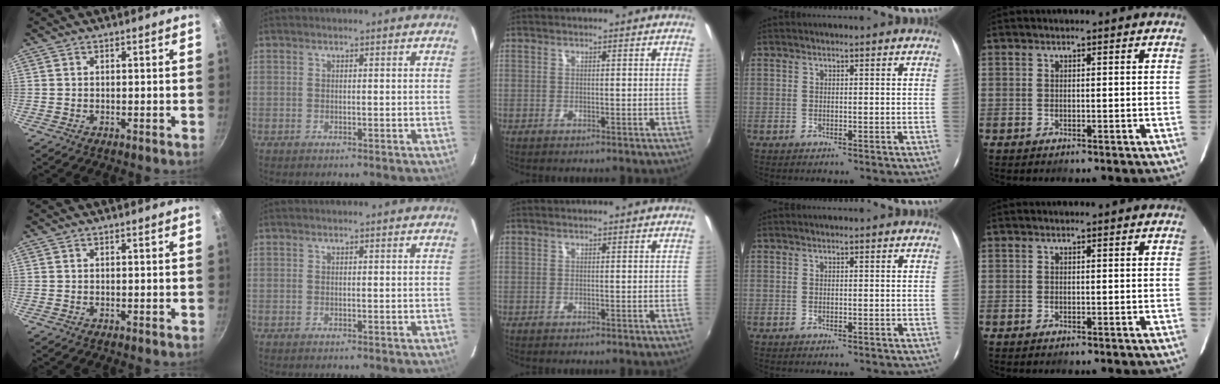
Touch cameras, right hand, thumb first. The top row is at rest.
{}